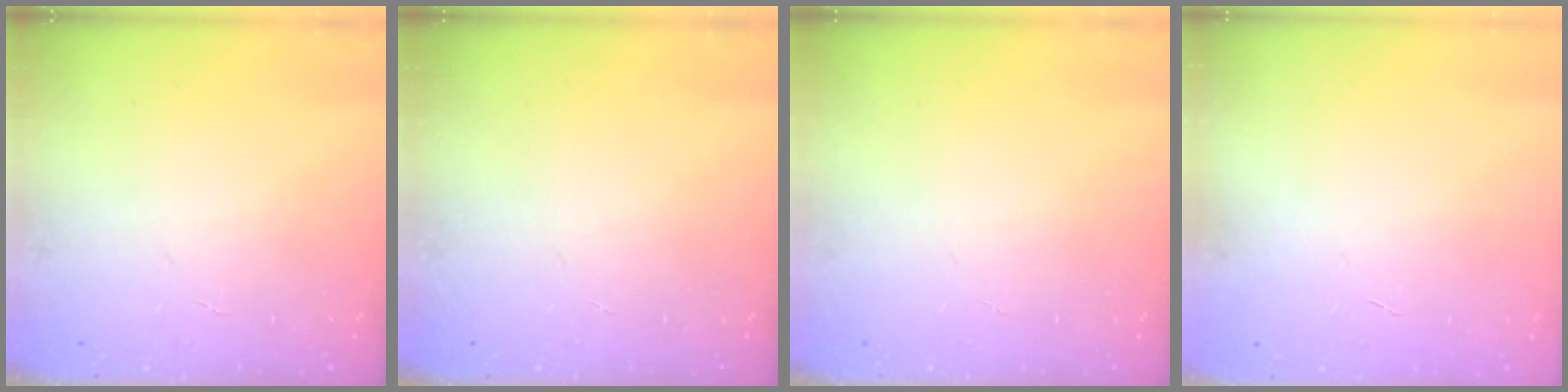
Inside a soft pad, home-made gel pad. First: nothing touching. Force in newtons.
{"total": 0.0}
{"total": 0.0}
{"total": 0.0}